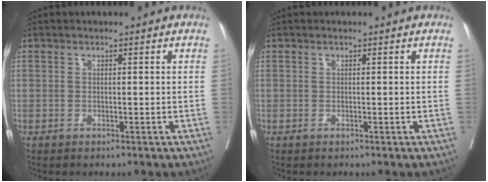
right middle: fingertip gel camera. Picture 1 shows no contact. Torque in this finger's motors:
{"motor_torque": [-0.13, 0.10, -0.01, 0.00]}